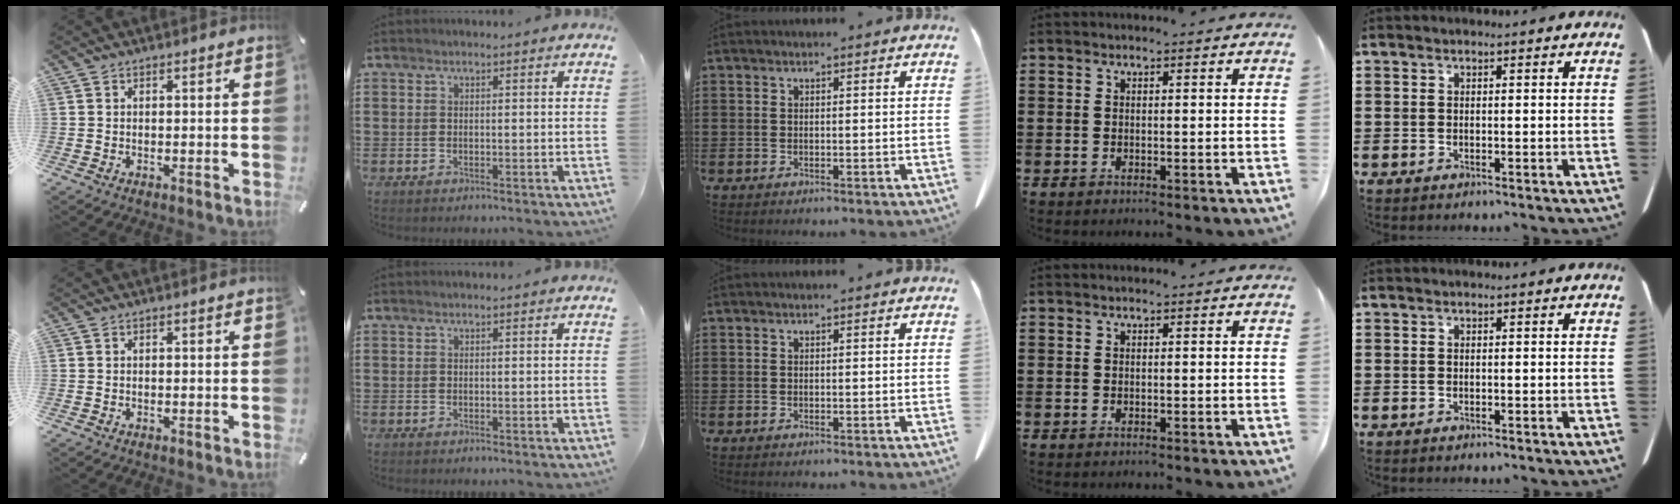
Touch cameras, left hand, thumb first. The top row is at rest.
{}